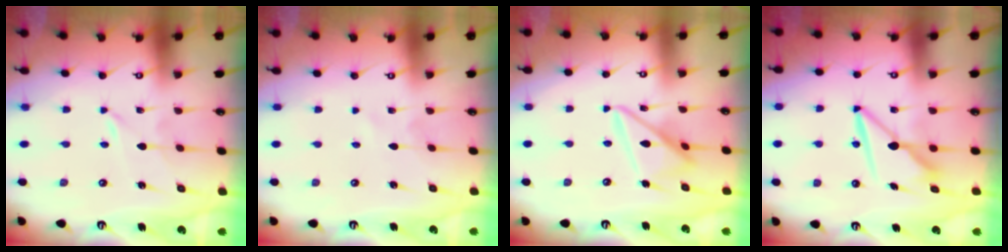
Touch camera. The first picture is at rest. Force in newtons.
{"total": 0.6, "press": 0.6, "slide": 0.1}
{"total": 13.8, "press": 13.8, "slide": 1.3}
{"total": 8.3, "press": 8.3, "slide": 0.7}